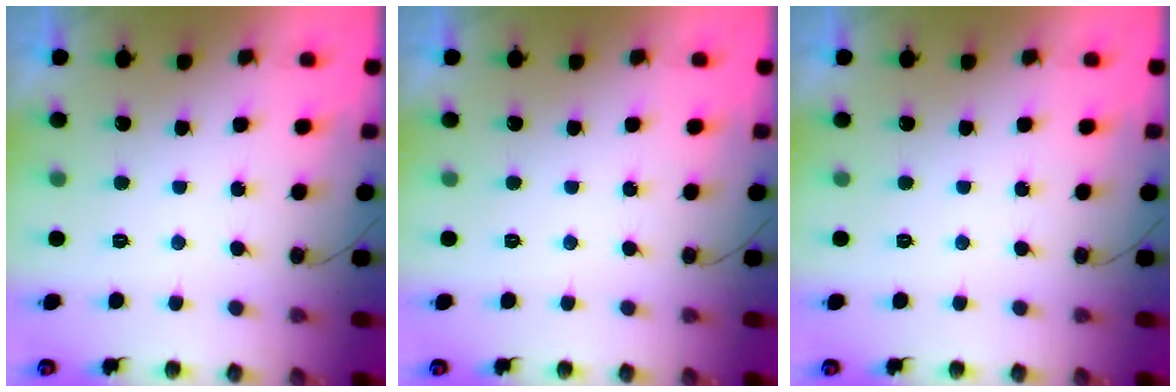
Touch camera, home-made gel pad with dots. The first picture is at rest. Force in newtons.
{"total": 0.0}
{"total": 0.0}